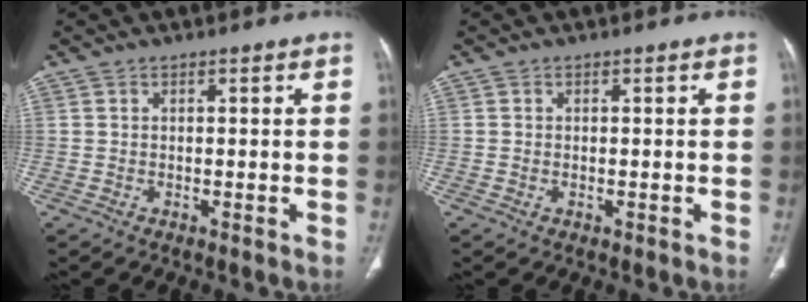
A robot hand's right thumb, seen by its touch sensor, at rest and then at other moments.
{"total": 0.5, "force": [-0.1, 0.4, 0.4], "torque": [-0.011, 0.003, 0.001]}